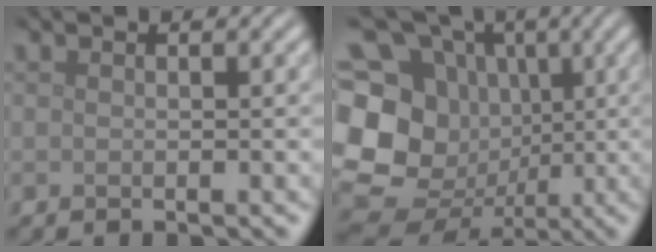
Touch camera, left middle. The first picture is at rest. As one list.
[{"total": 20.2, "force": [-1.4, 18.4, 8.3], "torque": [-0.204, 0.005, -0.047]}]